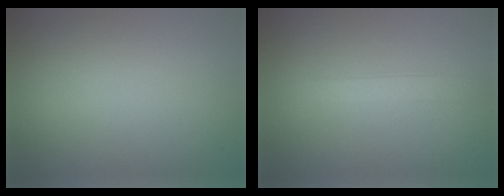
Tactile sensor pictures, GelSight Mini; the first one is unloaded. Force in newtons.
{"total": 1.8, "press": 1.7, "slide": 0.2}